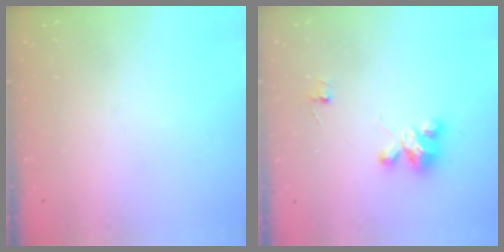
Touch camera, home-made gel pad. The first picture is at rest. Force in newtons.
{"total": 4.0, "press": 4.0, "slide": 0.2}